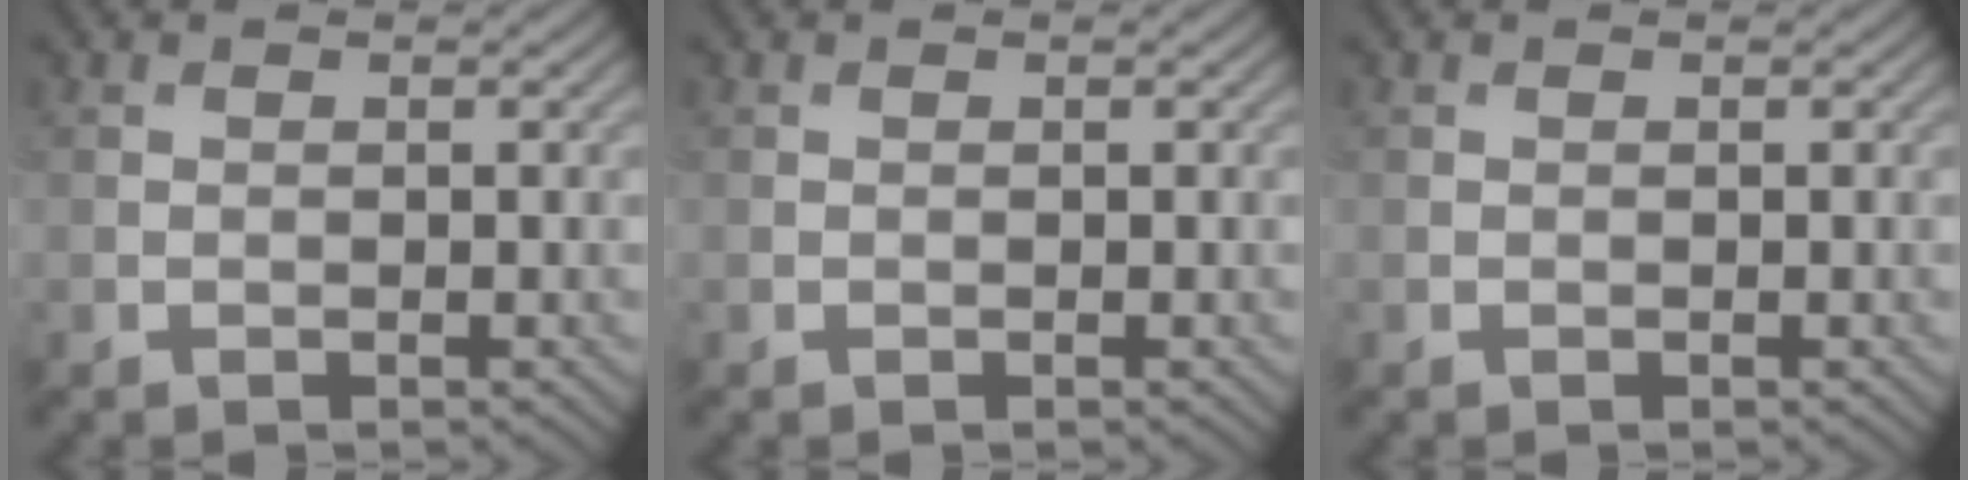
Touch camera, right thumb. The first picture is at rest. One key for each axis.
{"total": 0.0}
{"total": 0.0}